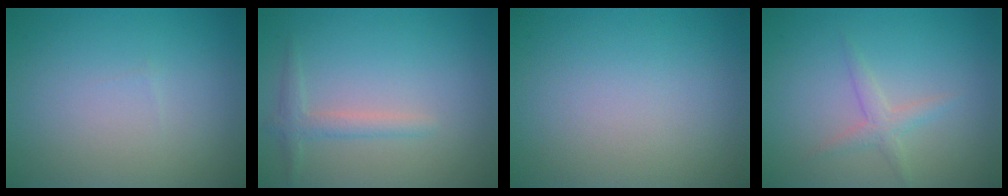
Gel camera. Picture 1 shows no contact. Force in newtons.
{"total": 1.8, "press": 1.7, "slide": 0.1}
{"total": 0.0}
{"total": 1.6, "press": 1.6, "slide": 0.1}